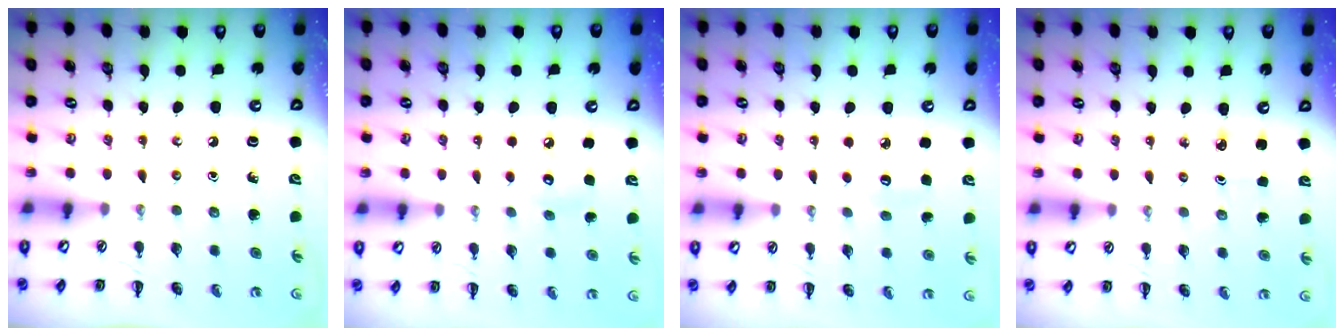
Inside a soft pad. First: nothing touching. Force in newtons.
{"total": 5.3, "press": 5.2, "slide": 0.6}
{"total": 7.3, "press": 7.1, "slide": 1.5}
{"total": 3.0, "press": 2.8, "slide": 0.9}